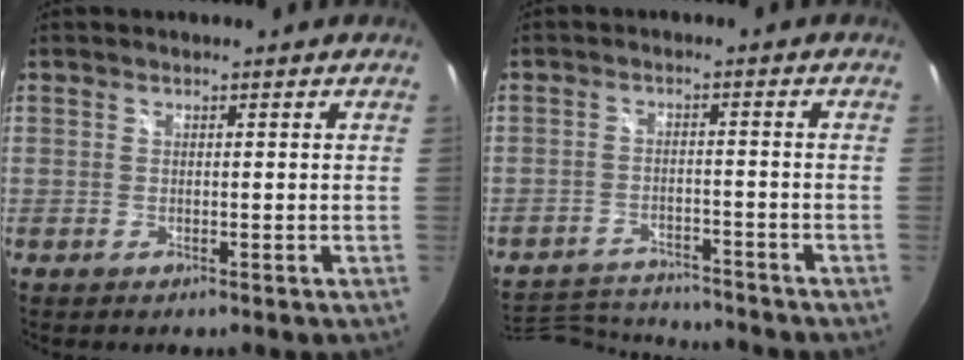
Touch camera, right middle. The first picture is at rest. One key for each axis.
{"total": 12.2, "fx": -11.6, "fy": 2.2, "fz": 3.3, "tx": -0.089, "ty": 0.006, "tz": -0.180}